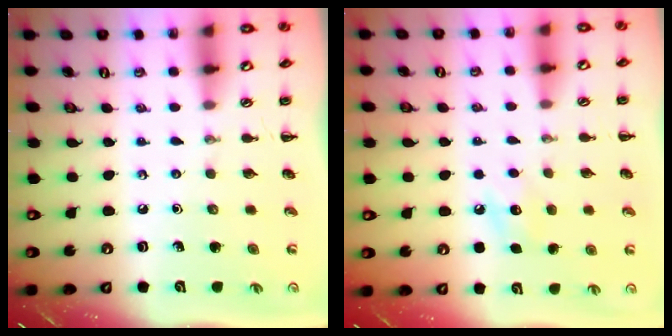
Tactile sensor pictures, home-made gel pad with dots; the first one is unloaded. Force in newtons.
{"total": 7.8, "press": 7.6, "slide": 1.7}